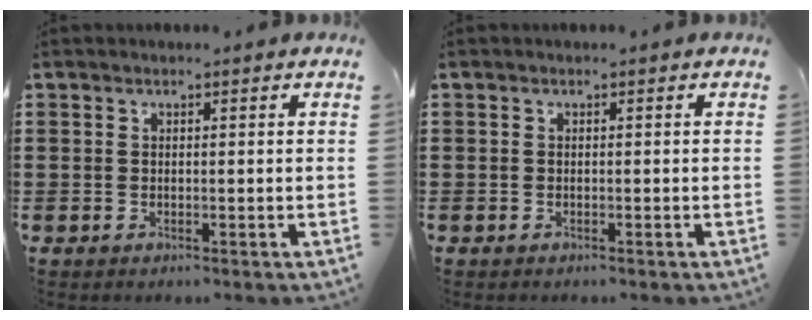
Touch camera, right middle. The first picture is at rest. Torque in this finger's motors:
{"motor_torque": [2.14, 0.00, -0.05, 0.01]}